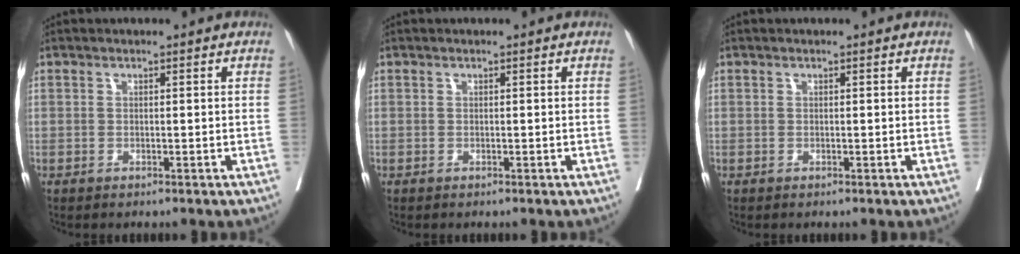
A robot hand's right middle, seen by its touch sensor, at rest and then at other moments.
{"total": 0.0}
{"total": 0.0}